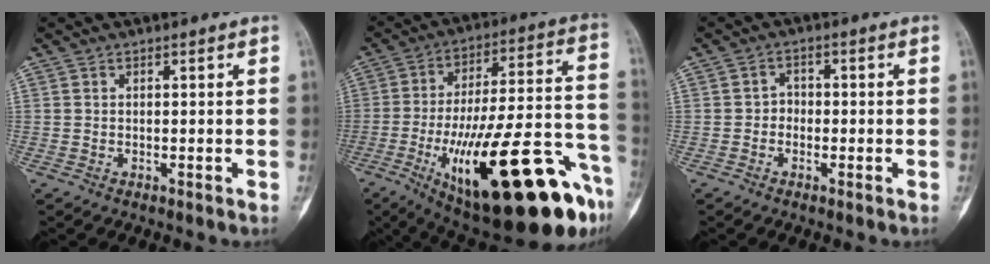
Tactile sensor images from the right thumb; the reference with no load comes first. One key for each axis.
{"total": 33.4, "fx": -14.8, "fy": 9.4, "fz": 28.4, "tx": -0.382, "ty": 0.049, "tz": -0.215}
{"total": 2.2, "fx": -0.7, "fy": 1.9, "fz": 0.8, "tx": 0.010, "ty": 0.010, "tz": -0.021}